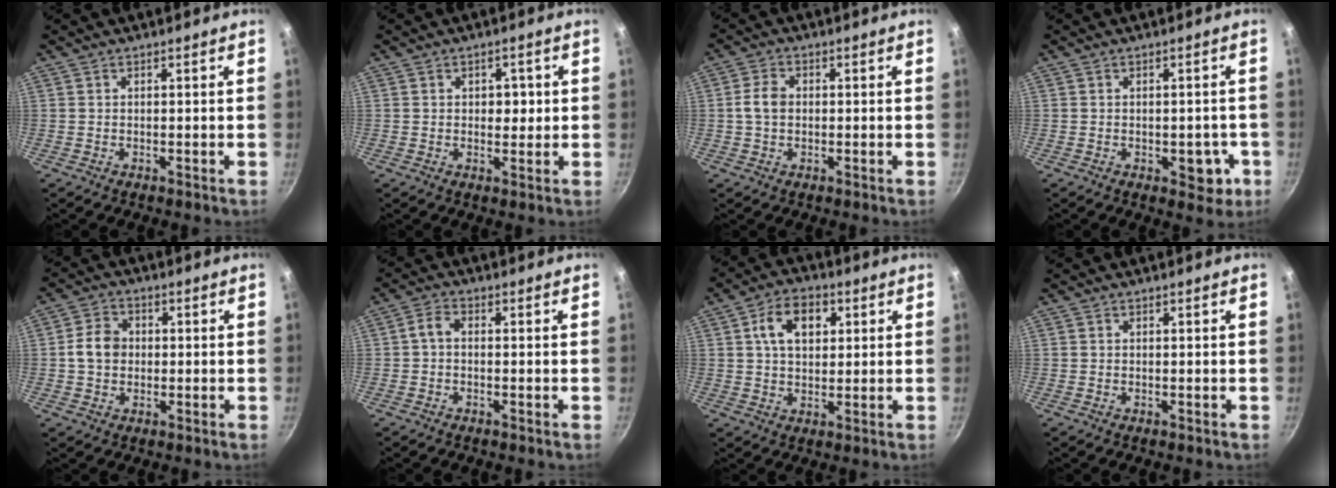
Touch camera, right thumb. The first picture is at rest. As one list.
[{"total": 3.5, "force": [0.5, 2.5, 2.4], "torque": [-0.012, -0.002, 0.005]}, {"total": 4.2, "force": [0.1, 3.1, 2.8], "torque": [-0.051, 0.012, -0.005]}, {"total": 5.6, "force": [-1.8, 3.4, 4.1], "torque": [-0.015, 0.009, -0.018]}, {"total": 5.9, "force": [0.0, 4.9, 3.2], "torque": [-0.039, 0.011, -0.011]}, {"total": 2.7, "force": [-0.3, 1.4, 2.2], "torque": [-0.057, 0.013, -0.014]}, {"total": 9.2, "force": [2.8, 6.1, 6.3], "torque": [-0.085, 0.004, 0.040]}, {"total": 0.0}]